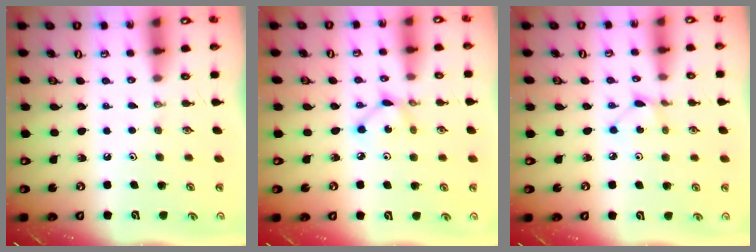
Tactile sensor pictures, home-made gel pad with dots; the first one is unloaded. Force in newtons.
{"total": 3.2, "press": 3.2, "slide": 0.1}
{"total": 2.2, "press": 2.1, "slide": 0.3}